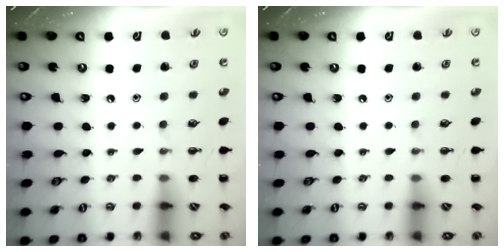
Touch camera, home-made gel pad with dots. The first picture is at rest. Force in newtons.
{"total": 0.0}